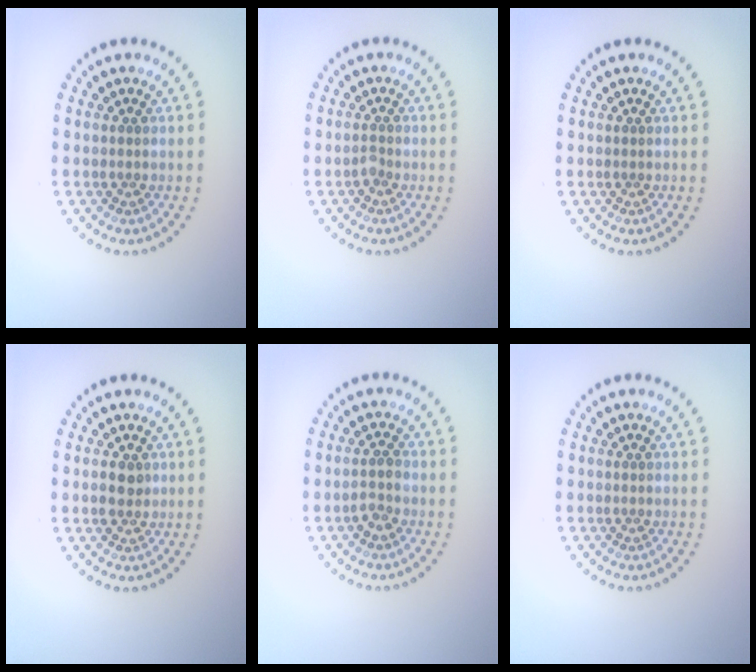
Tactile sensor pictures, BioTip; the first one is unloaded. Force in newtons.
{"total": 0.8, "press": 0.5, "slide": 0.6}
{"total": 0.0}
{"total": 1.8, "press": 1.7, "slide": 0.4}
{"total": 1.4, "press": 1.3, "slide": 0.5}
{"total": 0.0}